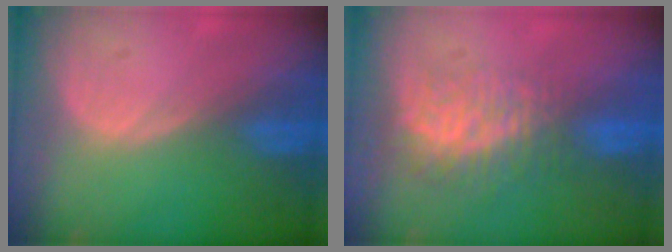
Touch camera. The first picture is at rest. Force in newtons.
{"total": 8.7, "press": 7.4, "slide": 4.6}